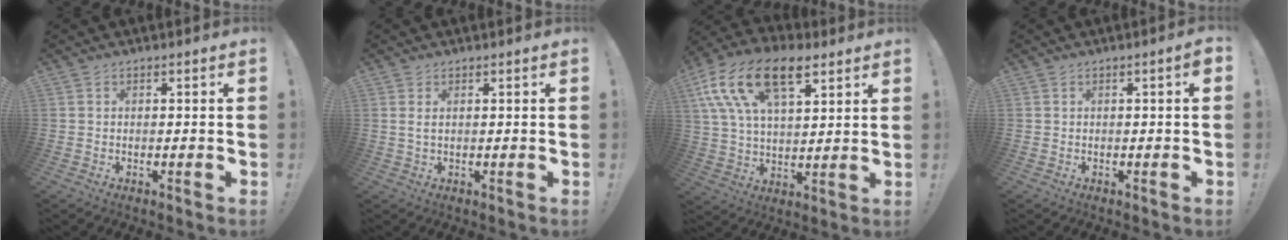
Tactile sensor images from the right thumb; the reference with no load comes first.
{"total": 1.9, "force": [0.8, 0.6, 1.6], "torque": [-0.033, 0.002, 0.013]}
{"total": 19.1, "force": [9.7, 10.3, 12.8], "torque": [-0.247, -0.031, 0.176]}
{"total": 1.9, "force": [0.1, -0.1, 1.9], "torque": [-0.034, 0.000, -0.001]}